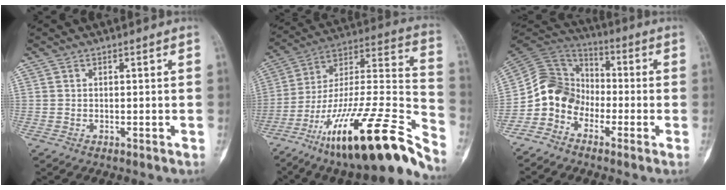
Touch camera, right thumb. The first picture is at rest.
{"total": 30.5, "force": [-20.2, 6.2, 22.0], "torque": [-0.310, 0.086, -0.335]}
{"total": 10.2, "force": [-4.2, 8.3, 4.0], "torque": [-0.058, 0.066, -0.097]}